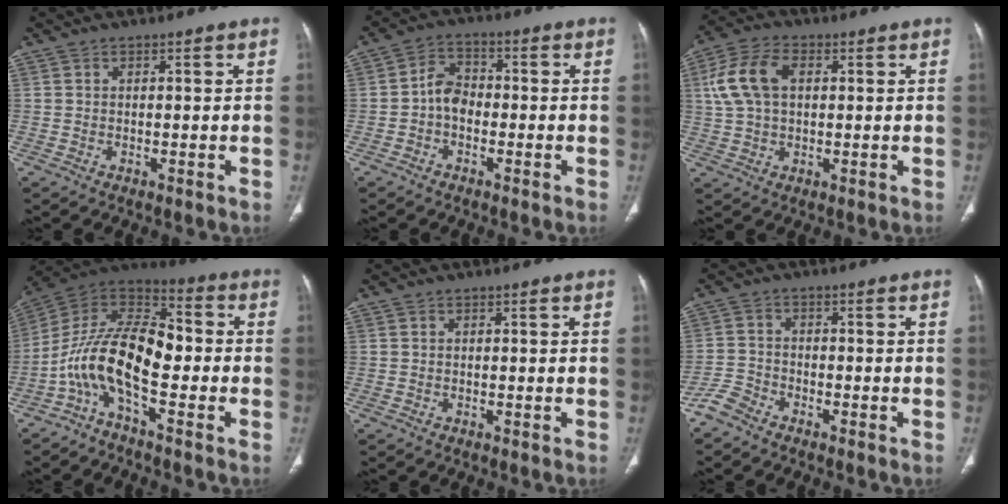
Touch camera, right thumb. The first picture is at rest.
{"total": 5.2, "force": [-1.3, 3.8, 3.3], "torque": [-0.042, 0.020, -0.035]}
{"total": 10.1, "force": [2.2, 6.3, 7.5], "torque": [-0.156, 0.020, 0.040]}
{"total": 14.4, "force": [-4.3, 6.3, 12.2], "torque": [-0.212, 0.077, -0.091]}
{"total": 0.0}
{"total": 3.3, "force": [-3.0, 1.2, 0.7], "torque": [-0.013, 0.004, -0.067]}